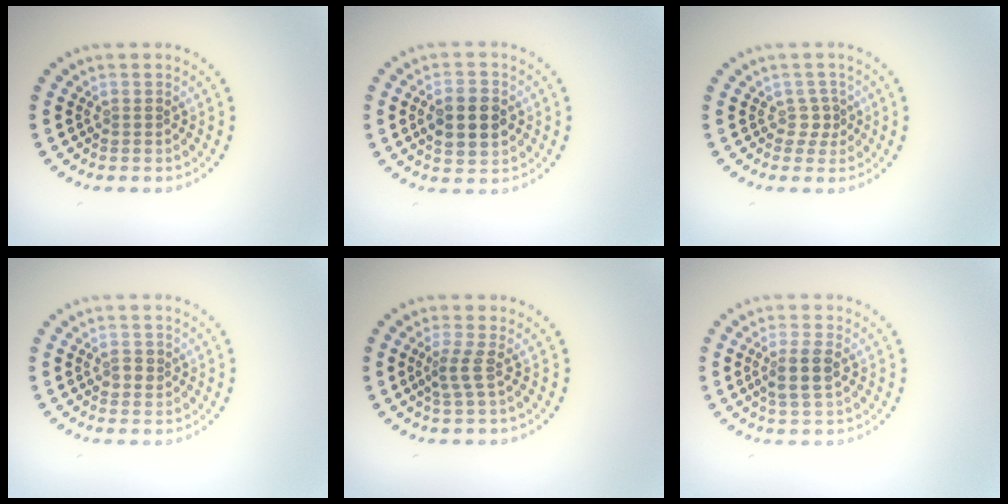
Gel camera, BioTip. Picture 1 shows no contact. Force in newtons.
{"total": 4.4, "press": 4.4, "slide": 0.1}
{"total": 1.3, "press": 0.9, "slide": 0.9}
{"total": 1.2, "press": 1.2, "slide": 0.1}
{"total": 1.8, "press": 1.2, "slide": 1.4}
{"total": 2.7, "press": 2.5, "slide": 0.9}